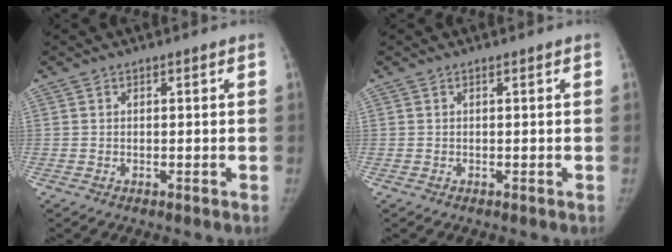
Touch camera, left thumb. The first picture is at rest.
{"total": 0.0}